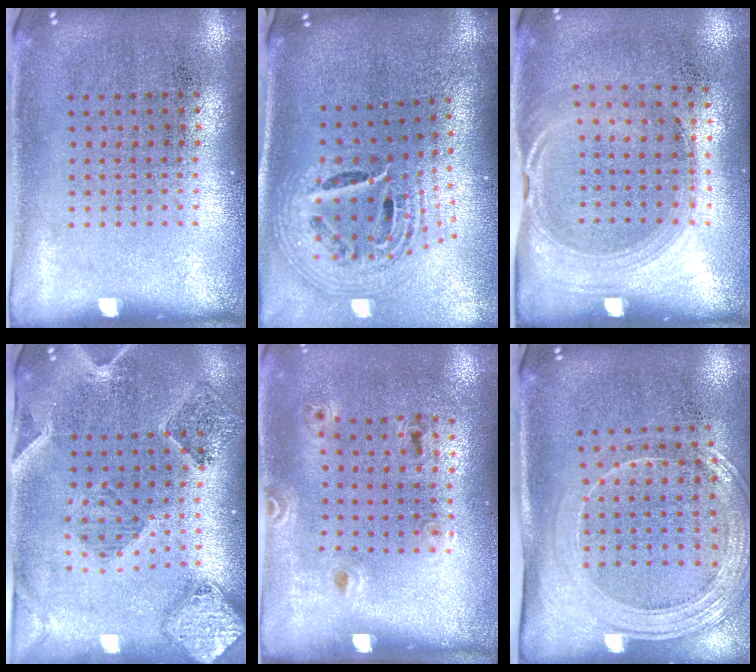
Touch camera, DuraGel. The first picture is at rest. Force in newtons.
{"total": 2.7, "press": 1.8, "slide": 1.9}
{"total": 1.5, "press": 1.2, "slide": 0.8}
{"total": 1.5, "press": 1.5, "slide": 0.3}
{"total": 1.3, "press": 0.8, "slide": 1.1}
{"total": 1.9, "press": 1.7, "slide": 0.9}